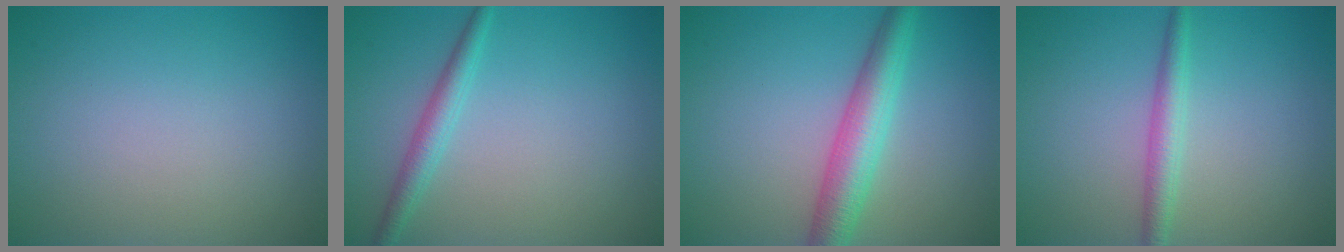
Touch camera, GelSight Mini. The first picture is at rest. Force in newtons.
{"total": 2.1, "press": 2.1, "slide": 0.1}
{"total": 4.8, "press": 4.8, "slide": 0.1}
{"total": 2.3, "press": 2.3, "slide": 0.0}